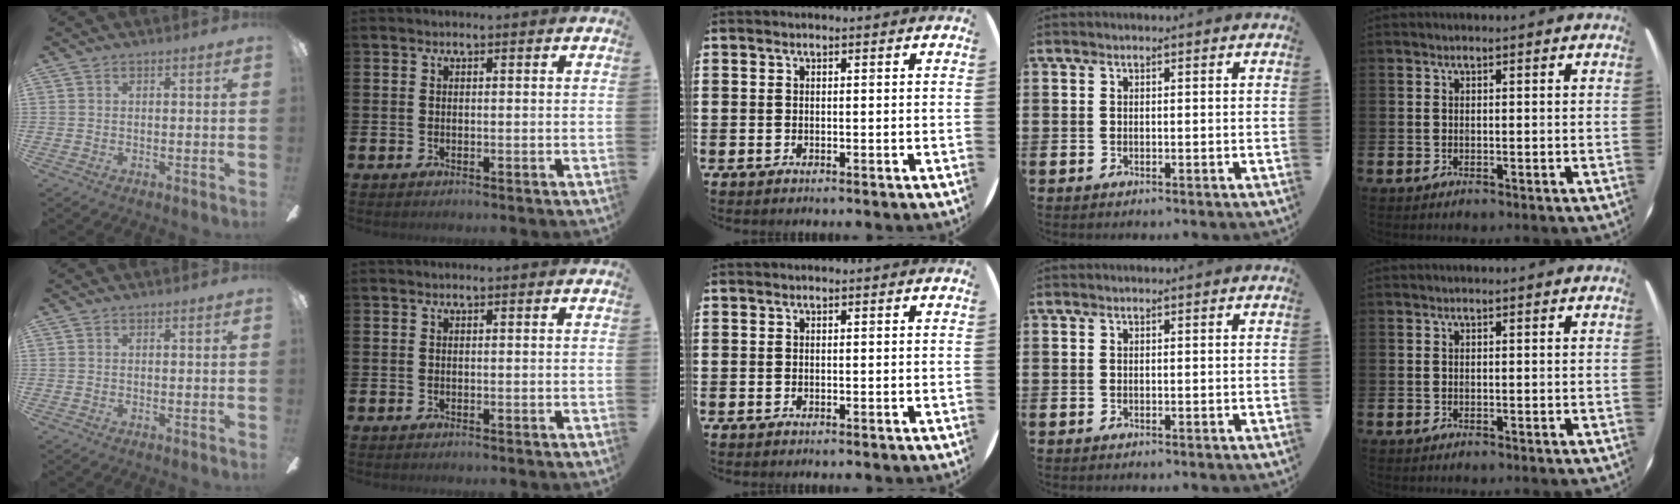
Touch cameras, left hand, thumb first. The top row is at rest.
{}